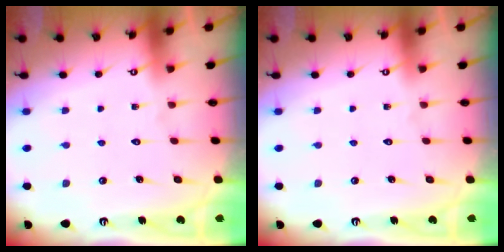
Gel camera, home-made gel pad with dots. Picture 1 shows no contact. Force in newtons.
{"total": 0.0}